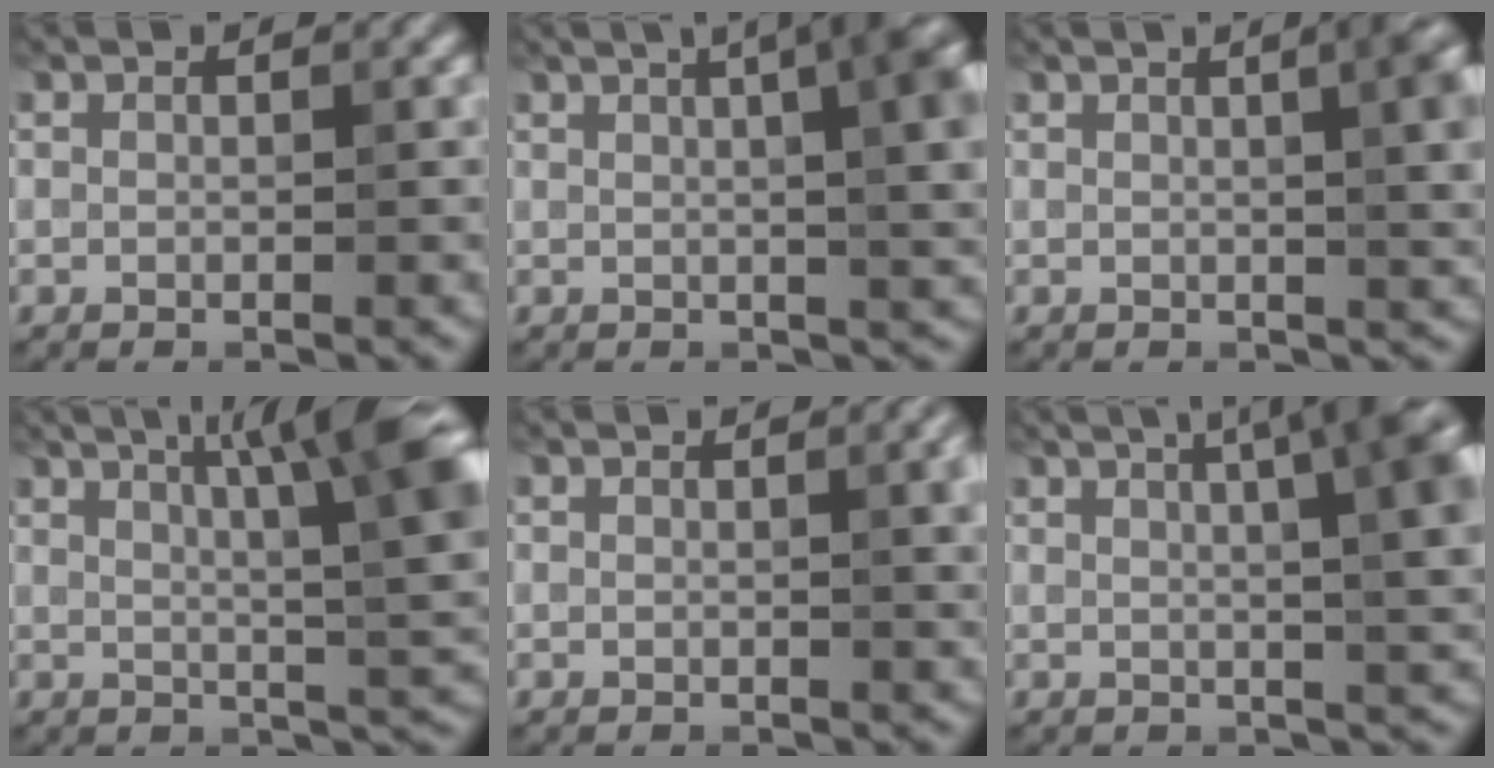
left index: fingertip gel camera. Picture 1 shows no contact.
{"total": 14.7, "force": [4.9, 6.8, 12.1], "torque": [-0.105, 0.073, 0.040]}
{"total": 9.9, "force": [2.6, 4.5, 8.5], "torque": [-0.044, 0.034, 0.024]}
{"total": 11.0, "force": [4.0, 2.1, 10.0], "torque": [-0.124, 0.023, 0.060]}
{"total": 3.0, "force": [0.7, 1.0, 2.7], "torque": [-0.026, 0.006, 0.007]}
{"total": 14.2, "force": [5.4, 5.5, 11.9], "torque": [-0.111, 0.068, 0.049]}